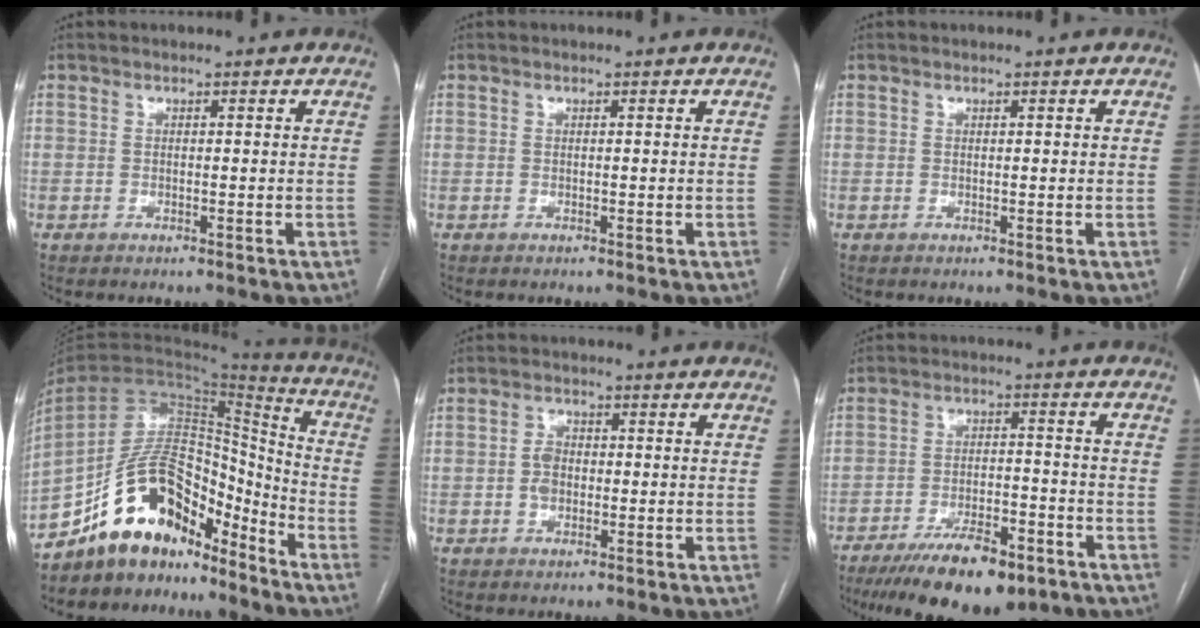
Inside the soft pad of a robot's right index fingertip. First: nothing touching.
{"total": 0.0}
{"total": 0.0}
{"total": 14.6, "force": [-11.5, 6.1, 6.6], "torque": [-0.115, 0.053, -0.201]}
{"total": 2.9, "force": [-0.4, 2.1, 2.0], "torque": [-0.038, 0.007, -0.009]}
{"total": 13.7, "force": [-9.5, 4.2, 8.9], "torque": [-0.146, -0.011, -0.155]}